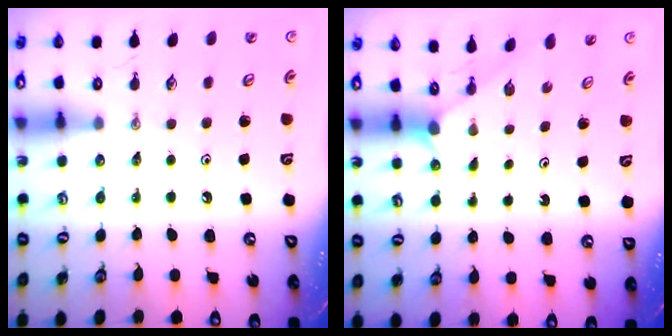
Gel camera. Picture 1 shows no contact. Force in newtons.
{"total": 0.9, "press": 0.9, "slide": 0.1}